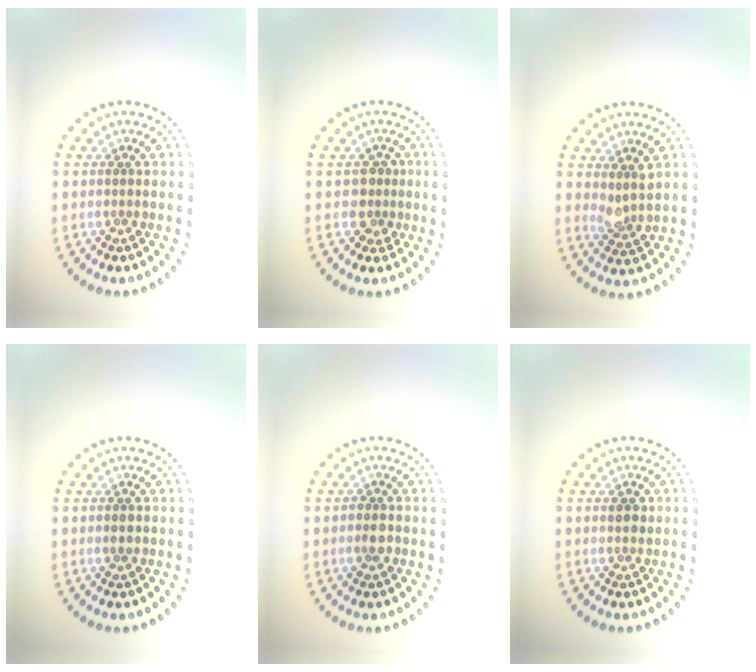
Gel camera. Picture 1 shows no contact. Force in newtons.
{"total": 2.0, "press": 1.7, "slide": 1.2}
{"total": 1.9, "press": 1.5, "slide": 1.2}
{"total": 0.9, "press": 0.9, "slide": 0.2}
{"total": 1.3, "press": 1.2, "slide": 0.5}
{"total": 1.2, "press": 1.1, "slide": 0.3}